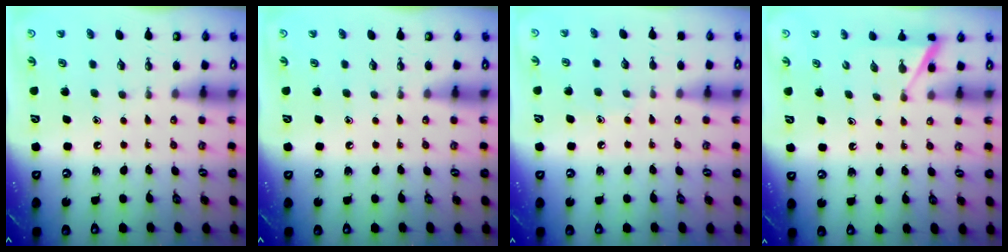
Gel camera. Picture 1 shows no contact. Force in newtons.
{"total": 0.0}
{"total": 7.3, "press": 7.3, "slide": 0.7}
{"total": 4.1, "press": 4.1, "slide": 0.2}